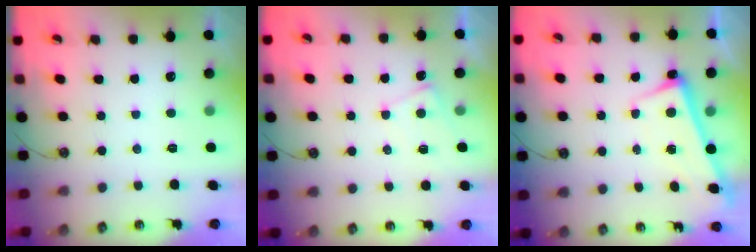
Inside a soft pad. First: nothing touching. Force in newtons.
{"total": 2.6, "press": 2.6, "slide": 0.3}
{"total": 2.5, "press": 2.4, "slide": 0.6}